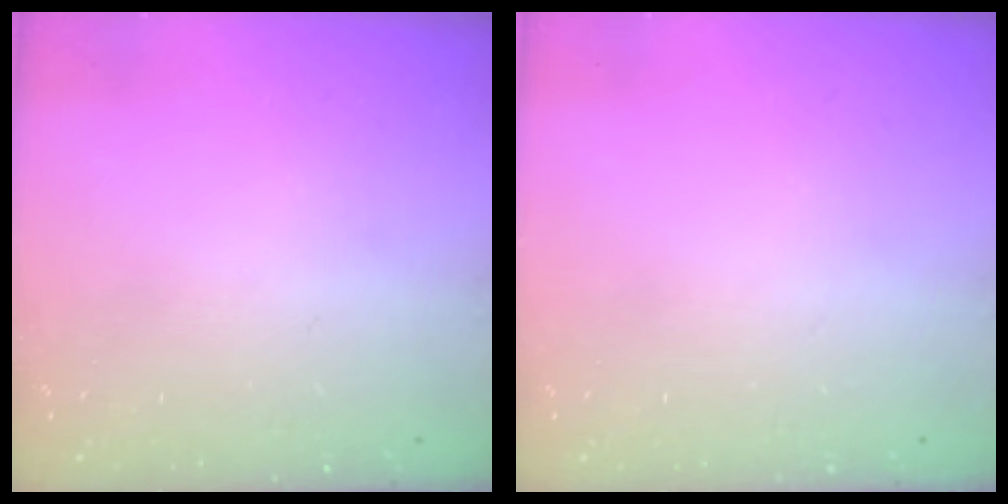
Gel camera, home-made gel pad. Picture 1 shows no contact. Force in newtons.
{"total": 0.0}